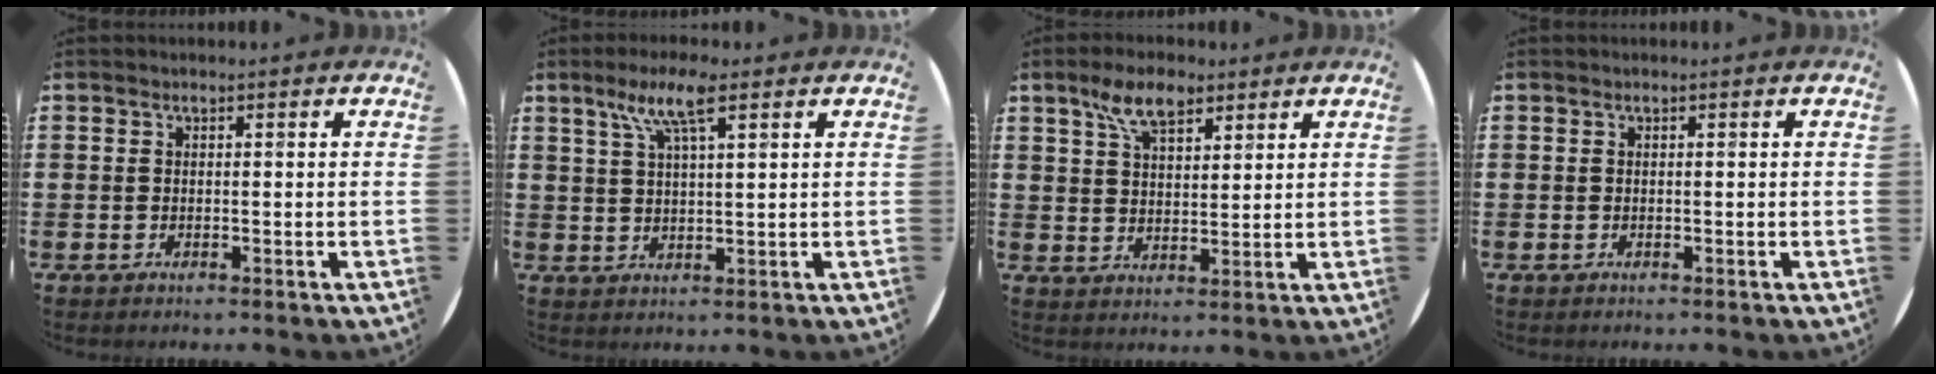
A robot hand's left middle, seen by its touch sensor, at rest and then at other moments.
{"total": 6.4, "force": [3.8, 1.4, 5.0], "torque": [-0.099, 0.007, 0.063]}
{"total": 6.8, "force": [4.6, 3.1, 3.9], "torque": [-0.072, -0.002, 0.081]}
{"total": 0.0}